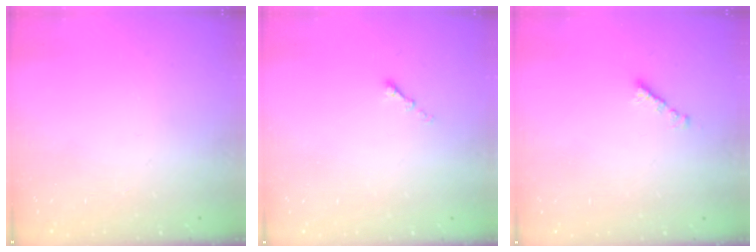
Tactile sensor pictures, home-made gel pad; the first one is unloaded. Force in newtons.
{"total": 1.1, "press": 1.0, "slide": 0.5}
{"total": 2.1, "press": 2.1, "slide": 0.3}